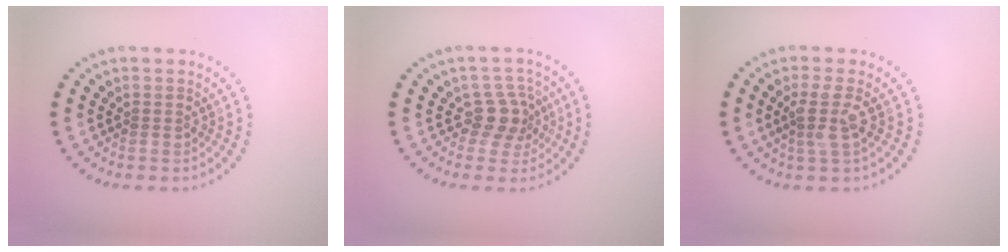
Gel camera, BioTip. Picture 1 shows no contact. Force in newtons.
{"total": 2.7, "press": 2.1, "slide": 1.8}
{"total": 2.4, "press": 1.9, "slide": 1.5}